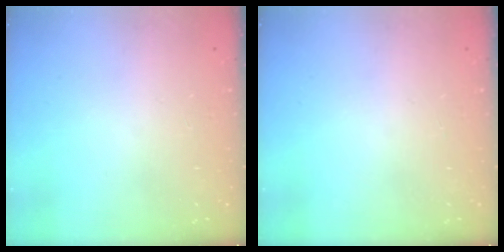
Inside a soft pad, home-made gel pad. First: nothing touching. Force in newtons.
{"total": 0.0}